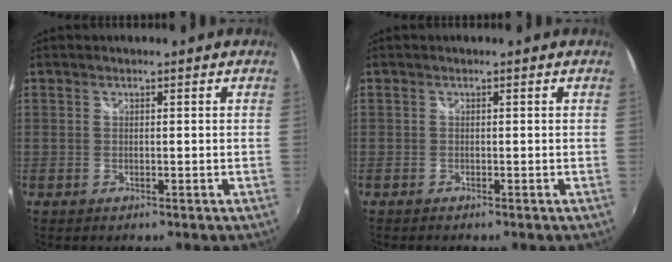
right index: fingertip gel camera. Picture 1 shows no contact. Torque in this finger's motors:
{"motor_torque": [0.09, 0.02, 0.04, 0.00]}